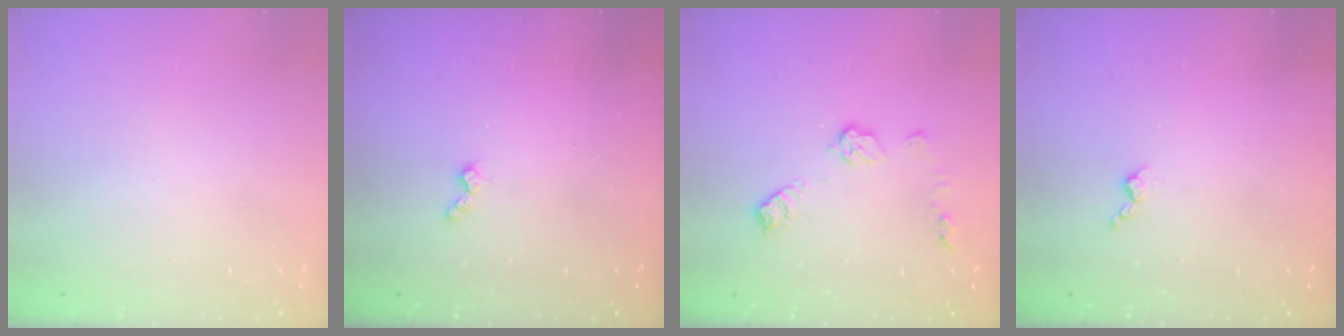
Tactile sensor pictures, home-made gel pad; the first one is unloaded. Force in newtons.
{"total": 3.9, "press": 3.9, "slide": 0.6}
{"total": 8.9, "press": 8.9, "slide": 0.4}
{"total": 3.3, "press": 3.2, "slide": 0.6}